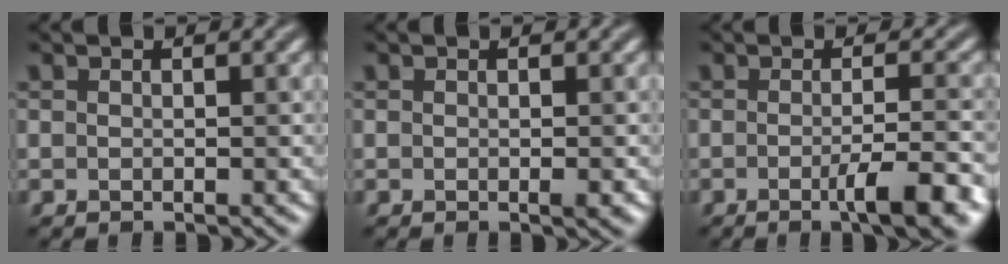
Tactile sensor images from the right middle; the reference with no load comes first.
{"total": 0.7, "force": [-0.2, 0.1, 0.7], "torque": [-0.010, -0.002, -0.002]}
{"total": 5.0, "force": [-1.8, 1.0, 4.6], "torque": [-0.067, -0.002, -0.029]}